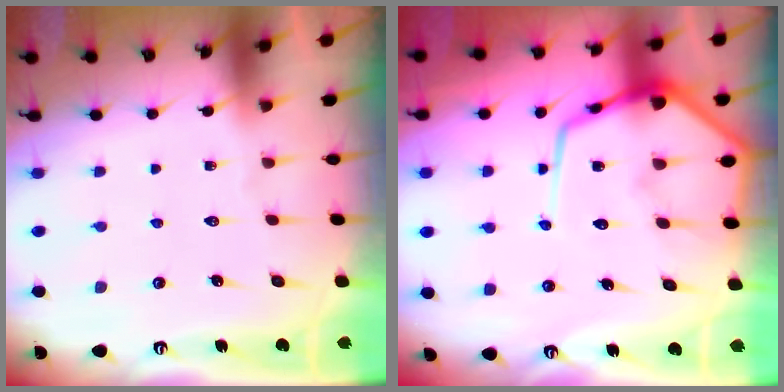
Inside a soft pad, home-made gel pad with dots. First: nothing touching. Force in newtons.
{"total": 15.3, "press": 15.2, "slide": 1.4}